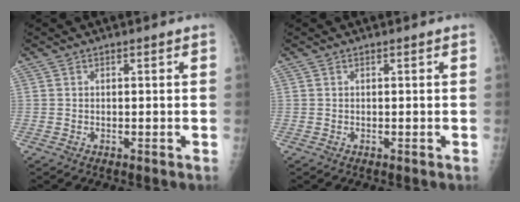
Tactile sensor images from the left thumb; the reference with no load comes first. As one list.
[{"total": 0.0}]